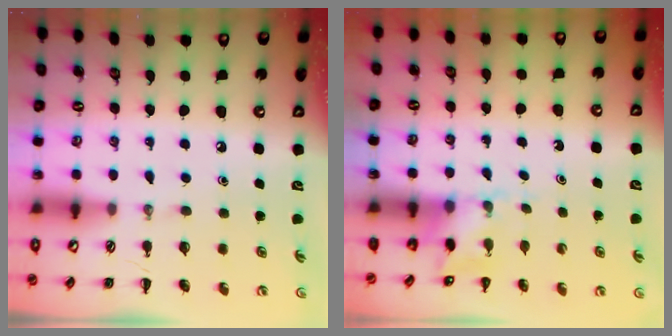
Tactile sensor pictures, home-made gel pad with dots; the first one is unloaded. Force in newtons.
{"total": 3.0, "press": 2.8, "slide": 1.0}